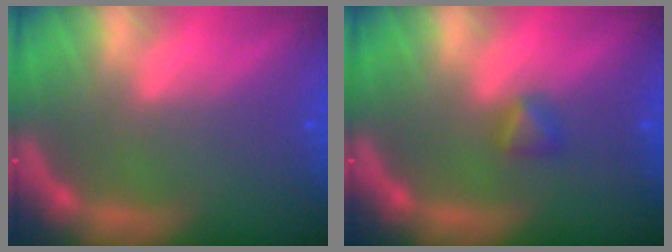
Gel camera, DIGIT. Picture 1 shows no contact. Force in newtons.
{"total": 1.4}